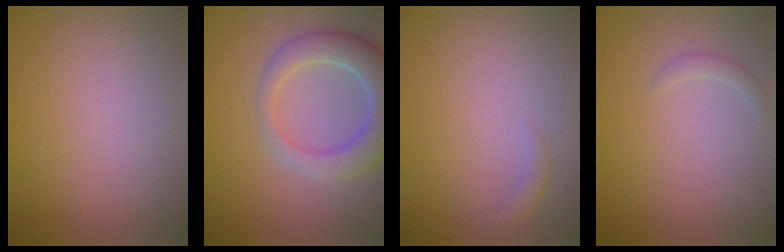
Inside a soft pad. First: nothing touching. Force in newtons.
{"total": 6.4, "press": 6.3, "slide": 0.9}
{"total": 1.0, "press": 1.0, "slide": 0.0}
{"total": 0.9, "press": 0.9, "slide": 0.1}